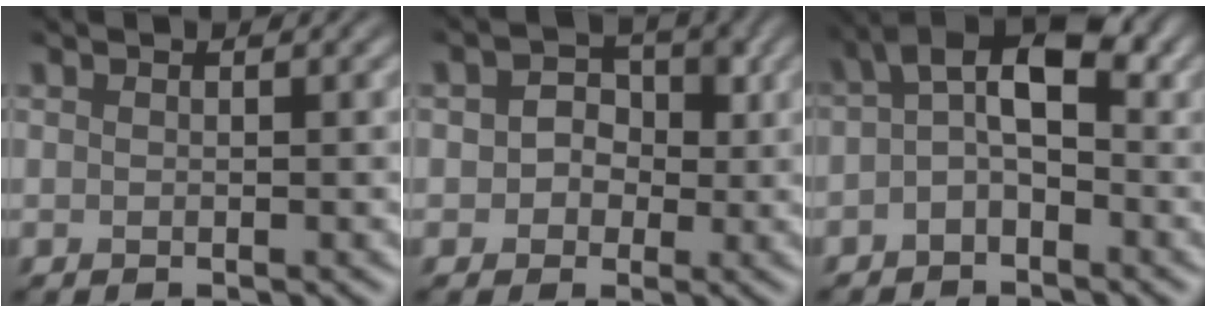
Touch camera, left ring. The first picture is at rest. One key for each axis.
{"total": 3.1, "fx": 0.2, "fy": 2.7, "fz": 1.4, "tx": 0.003, "ty": 0.005, "tz": -0.014}
{"total": 4.4, "fx": 0.1, "fy": 2.3, "fz": 3.8, "tx": -0.057, "ty": 0.019, "tz": -0.012}